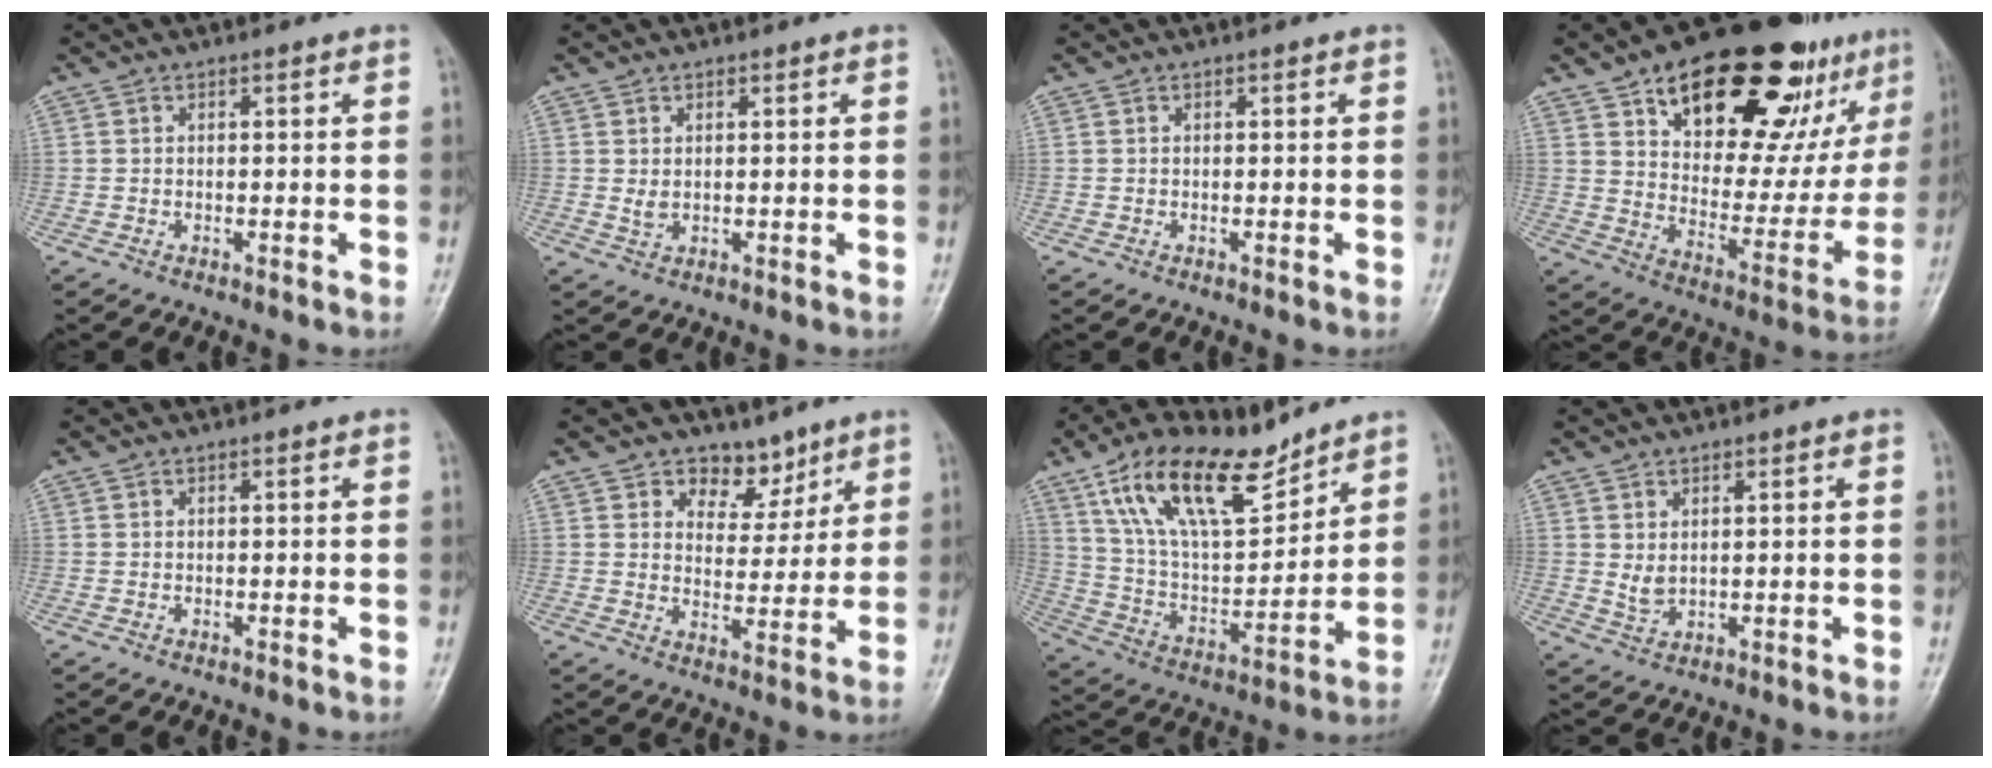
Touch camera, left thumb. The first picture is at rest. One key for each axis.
{"total": 1.6, "fx": 0.5, "fy": 1.0, "fz": 1.1, "tx": -0.016, "ty": -0.006, "tz": 0.013}
{"total": 0.0}
{"total": 30.3, "fx": 17.7, "fy": 14.2, "fz": 20.1, "tx": -0.241, "ty": -0.038, "tz": 0.269}
{"total": 0.0}
{"total": 7.0, "fx": 4.8, "fy": 4.7, "fz": 1.9, "tx": 0.009, "ty": -0.029, "tz": 0.077}
{"total": 19.5, "fx": 12.7, "fy": 8.1, "fz": 12.4, "tx": -0.186, "ty": -0.051, "tz": 0.239}
{"total": 2.8, "fx": 1.0, "fy": 1.8, "fz": 1.9, "tx": -0.028, "ty": -0.012, "tz": 0.025}